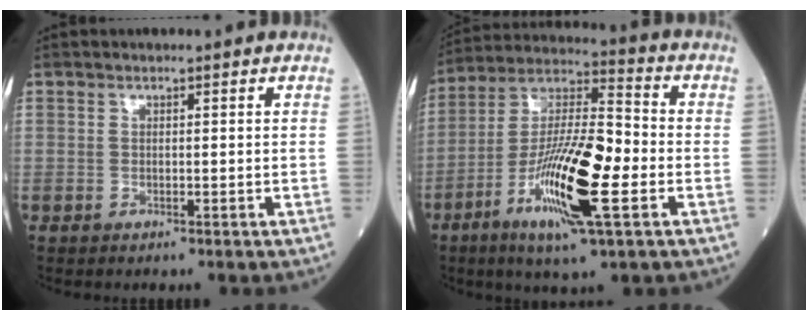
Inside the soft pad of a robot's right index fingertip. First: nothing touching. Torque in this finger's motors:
{"motor_torque": [0.85, -0.19, 1.05, 0.21]}